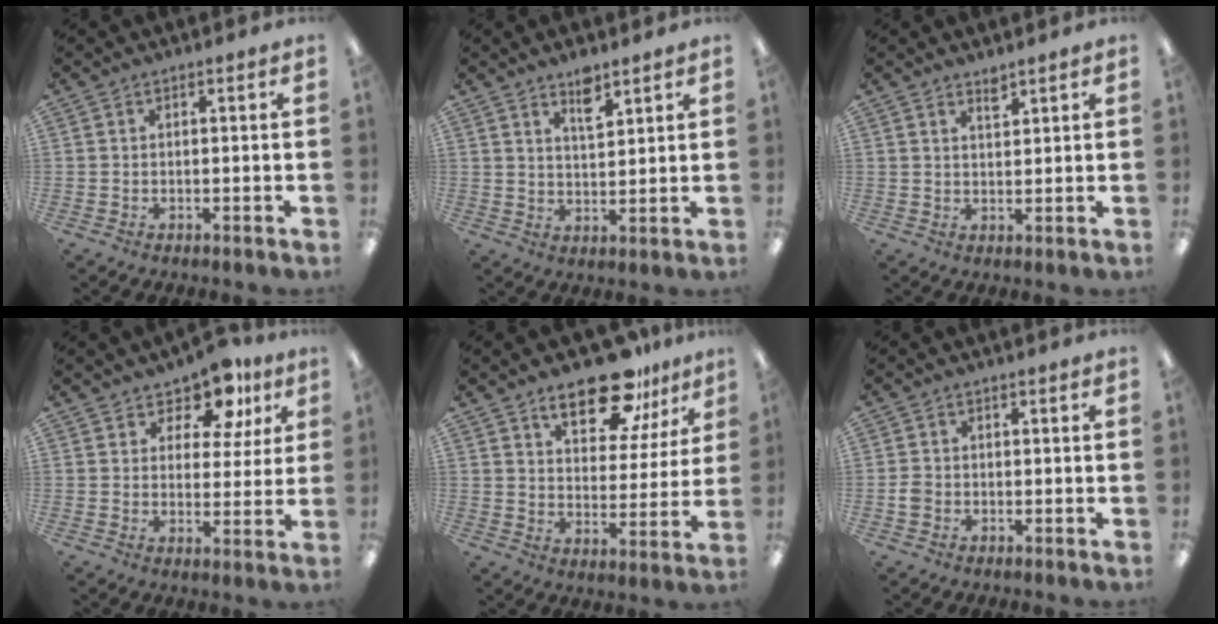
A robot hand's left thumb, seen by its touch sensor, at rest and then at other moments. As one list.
[{"total": 5.8, "force": [4.3, 2.2, 3.2], "torque": [-0.040, -0.025, 0.072]}, {"total": 2.3, "force": [2.2, 0.6, 0.6], "torque": [-0.008, -0.009, 0.039]}, {"total": 8.7, "force": [6.6, 4.8, 3.3], "torque": [-0.057, -0.041, 0.118]}, {"total": 15.4, "force": [11.0, 6.8, 8.4], "torque": [-0.118, -0.056, 0.188]}, {"total": 2.0, "force": [-0.6, 1.7, 0.8], "torque": [-0.014, 0.005, -0.013]}]